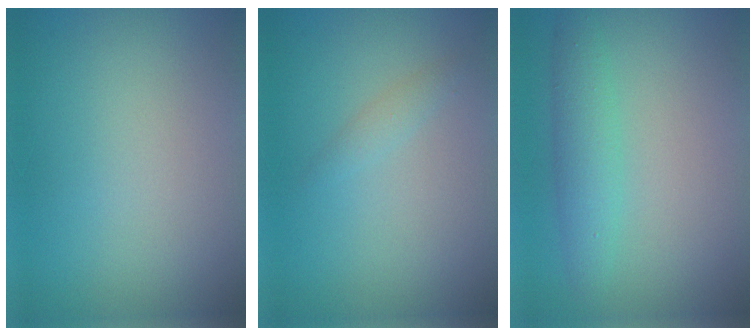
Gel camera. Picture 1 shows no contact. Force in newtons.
{"total": 0.9, "press": 0.9, "slide": 0.1}
{"total": 2.8, "press": 2.8, "slide": 0.0}